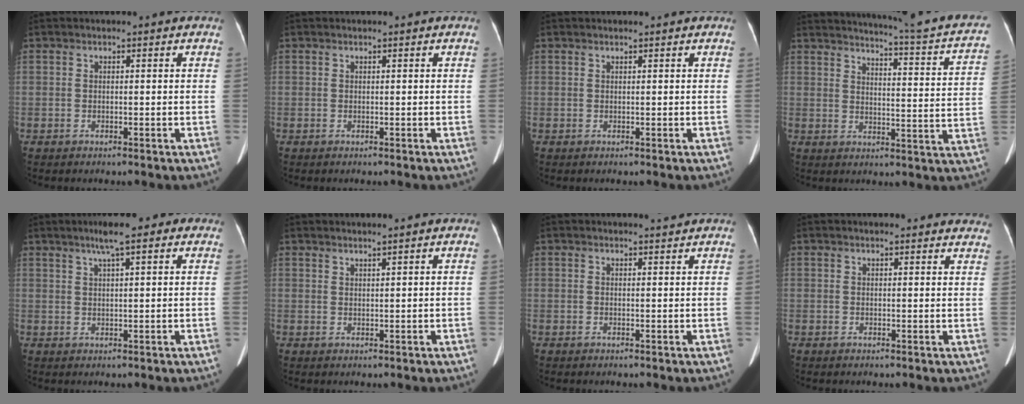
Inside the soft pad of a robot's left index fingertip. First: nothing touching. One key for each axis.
{"total": 0.0}
{"total": 0.7, "fx": 0.7, "fy": 0.0, "fz": 0.3, "tx": -0.010, "ty": 0.010, "tz": 0.014}
{"total": 20.5, "fx": 18.3, "fy": 0.6, "fz": 9.2, "tx": -0.128, "ty": -0.055, "tz": 0.207}
{"total": 5.4, "fx": 3.3, "fy": 0.9, "fz": 4.2, "tx": -0.068, "ty": 0.019, "tz": 0.049}
{"total": 1.1, "fx": 0.9, "fy": -0.4, "fz": 0.4, "tx": -0.016, "ty": -0.004, "tz": 0.024}
{"total": 1.1, "fx": 1.0, "fy": -0.4, "fz": 0.1, "tx": -0.007, "ty": -0.007, "tz": 0.018}
{"total": 9.3, "fx": 8.7, "fy": 2.5, "fz": 2.4, "tx": 0.001, "ty": 0.006, "tz": 0.077}